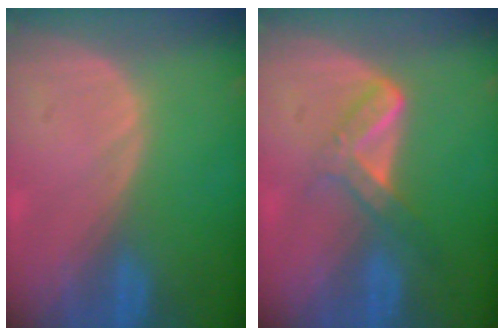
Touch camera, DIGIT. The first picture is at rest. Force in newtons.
{"total": 5.5, "press": 4.7, "slide": 2.8}